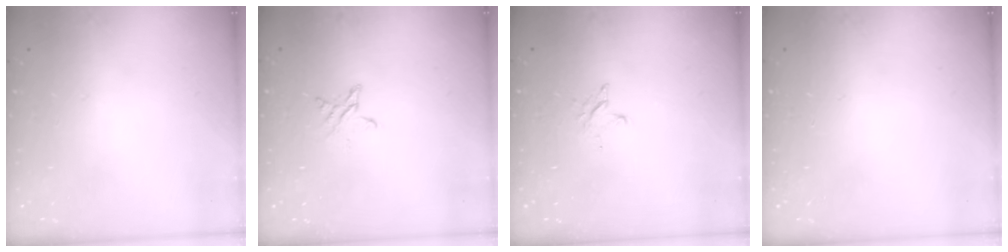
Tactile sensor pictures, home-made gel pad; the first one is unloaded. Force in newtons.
{"total": 3.4, "press": 3.3, "slide": 0.3}
{"total": 2.6, "press": 2.6, "slide": 0.3}
{"total": 0.0}